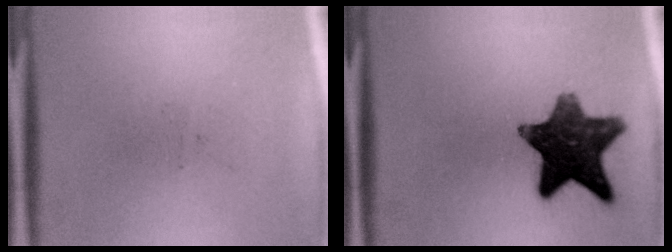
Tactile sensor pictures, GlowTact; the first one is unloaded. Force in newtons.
{"total": 12.6}